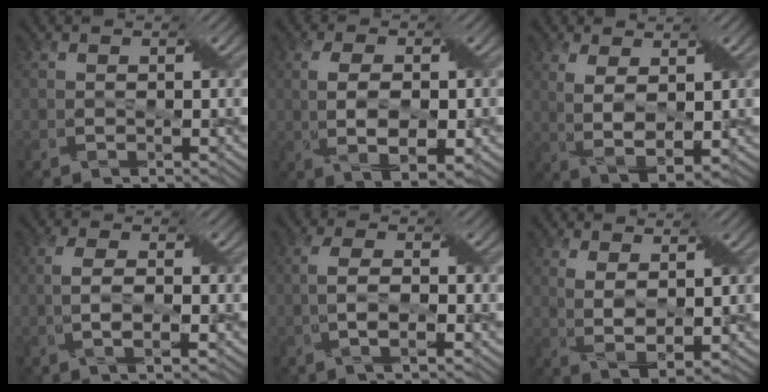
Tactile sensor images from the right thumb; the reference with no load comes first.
{"total": 5.9, "force": [-0.5, 2.8, 5.2], "torque": [-0.102, -0.008, -0.001]}
{"total": 4.5, "force": [1.5, 1.7, 3.9], "torque": [-0.092, -0.003, 0.028]}
{"total": 2.9, "force": [-0.4, 0.7, 2.7], "torque": [-0.066, 0.001, -0.011]}
{"total": 2.8, "force": [-0.6, 0.6, 2.6], "torque": [-0.064, 0.003, -0.016]}
{"total": 3.4, "force": [1.7, 1.0, 2.8], "torque": [-0.070, -0.004, 0.031]}